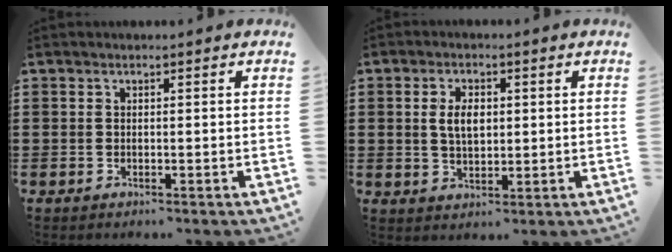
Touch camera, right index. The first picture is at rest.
{"total": 4.2, "force": [0.5, 2.3, 3.5], "torque": [-0.063, 0.006, 0.006]}